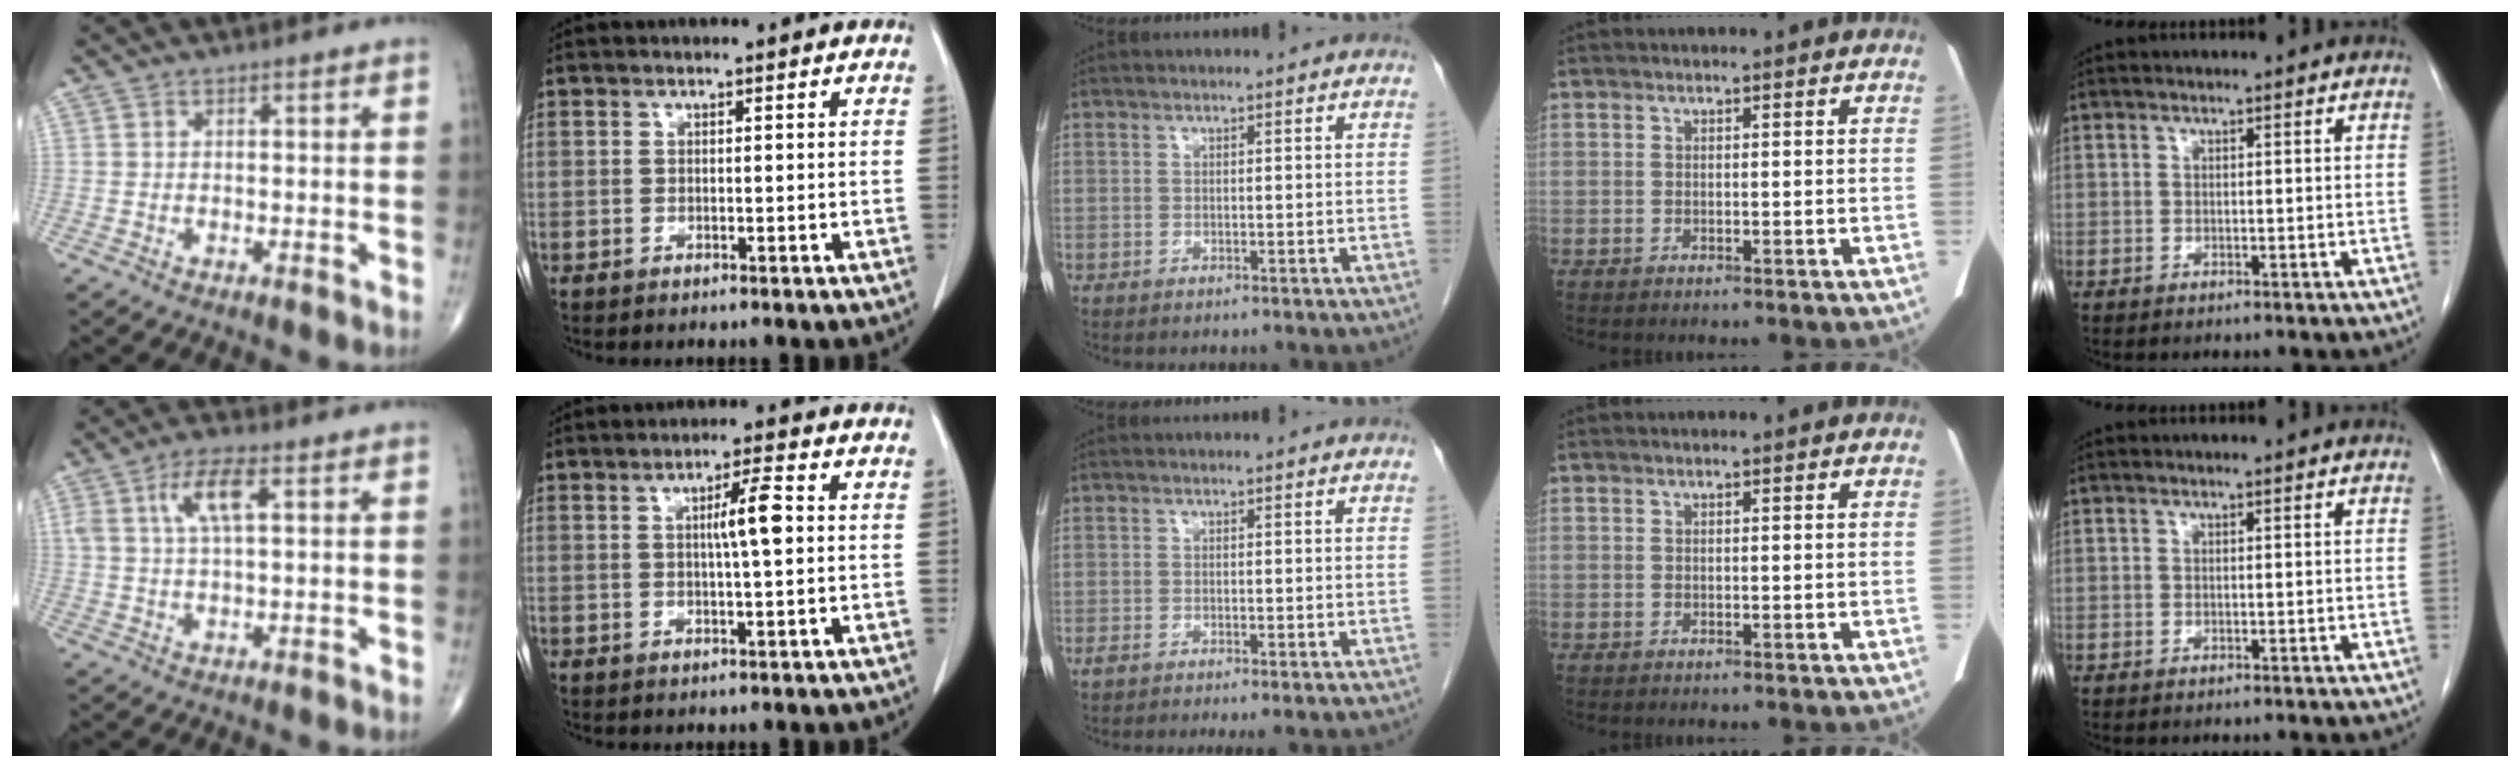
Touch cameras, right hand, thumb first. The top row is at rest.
{"thumb": {"total": 6.6, "force": [2.1, 2.2, 5.8], "torque": [-0.122, 0.006, 0.043]}, "index": {"total": 4.7, "force": [0.6, 0.1, 4.7], "torque": [-0.079, 0.003, 0.009]}, "middle": {"total": 3.2, "force": [-2.4, 0.4, 2.0], "torque": [-0.028, -0.008, -0.037]}}